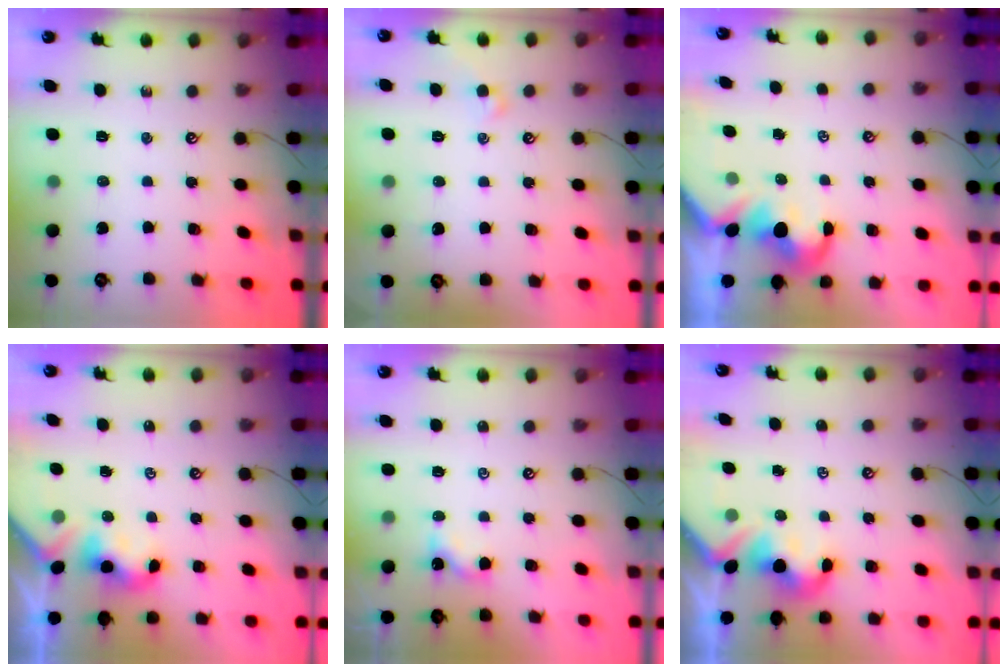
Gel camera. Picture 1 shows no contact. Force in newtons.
{"total": 0.9, "press": 0.7, "slide": 0.5}
{"total": 3.0, "press": 2.8, "slide": 1.1}
{"total": 2.3, "press": 2.3, "slide": 0.2}
{"total": 0.6, "press": 0.5, "slide": 0.3}
{"total": 2.6, "press": 2.6, "slide": 0.5}